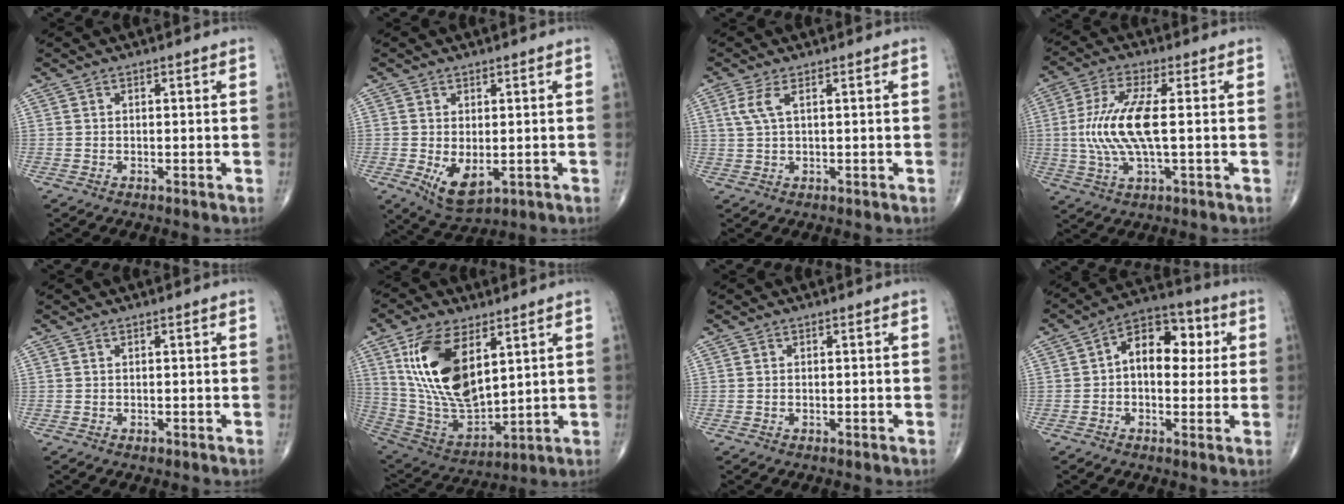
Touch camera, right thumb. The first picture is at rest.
{"total": 6.1, "force": [-1.0, 3.1, 5.2], "torque": [-0.085, -0.016, -0.002]}
{"total": 3.3, "force": [1.3, 0.9, 2.9], "torque": [-0.081, 0.006, 0.032]}
{"total": 11.4, "force": [0.2, 3.2, 10.9], "torque": [-0.254, 0.004, 0.005]}
{"total": 0.0}
{"total": 19.7, "force": [7.2, 9.9, 15.5], "torque": [-0.283, -0.031, 0.149]}
{"total": 0.0}
{"total": 11.8, "force": [1.7, 7.6, 8.9], "torque": [-0.094, 0.027, 0.016]}